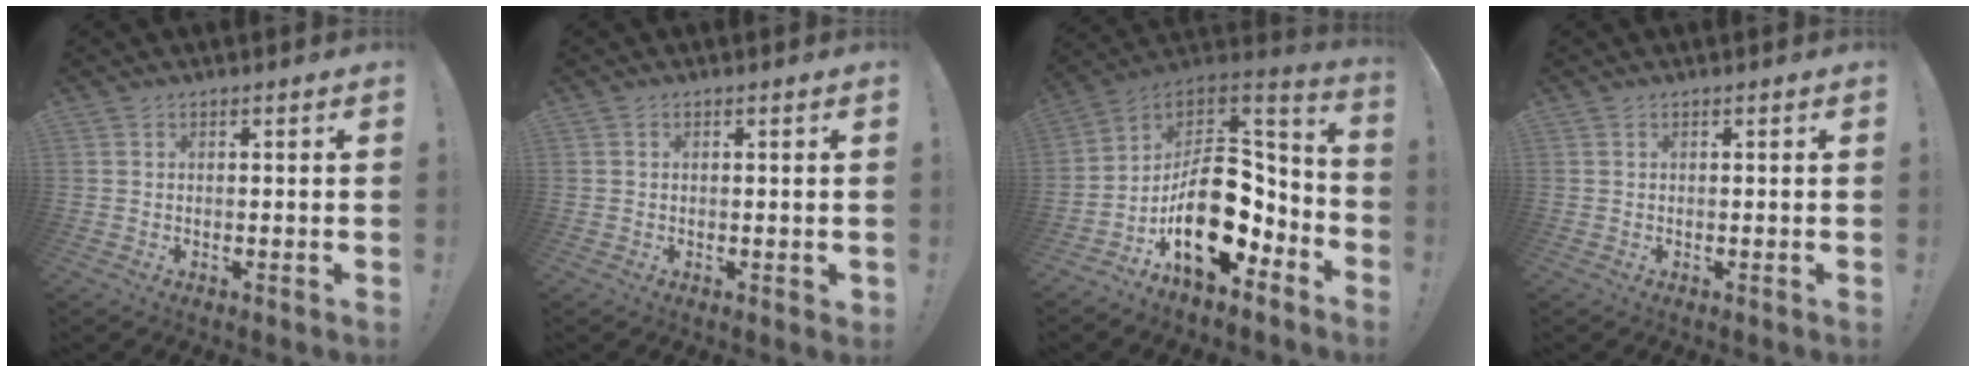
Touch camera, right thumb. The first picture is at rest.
{"total": 0.7, "force": [0.3, 0.5, 0.5], "torque": [-0.001, -0.001, 0.004]}
{"total": 23.1, "force": [-4.8, 14.3, 17.5], "torque": [-0.277, 0.021, -0.066]}
{"total": 0.0}